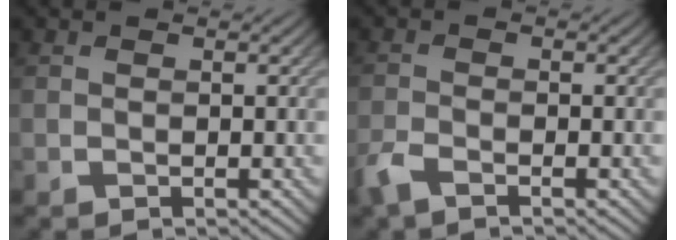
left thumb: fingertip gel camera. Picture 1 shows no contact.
{"total": 2.7, "force": [-2.0, 0.6, 1.7], "torque": [-0.044, -0.008, -0.050]}